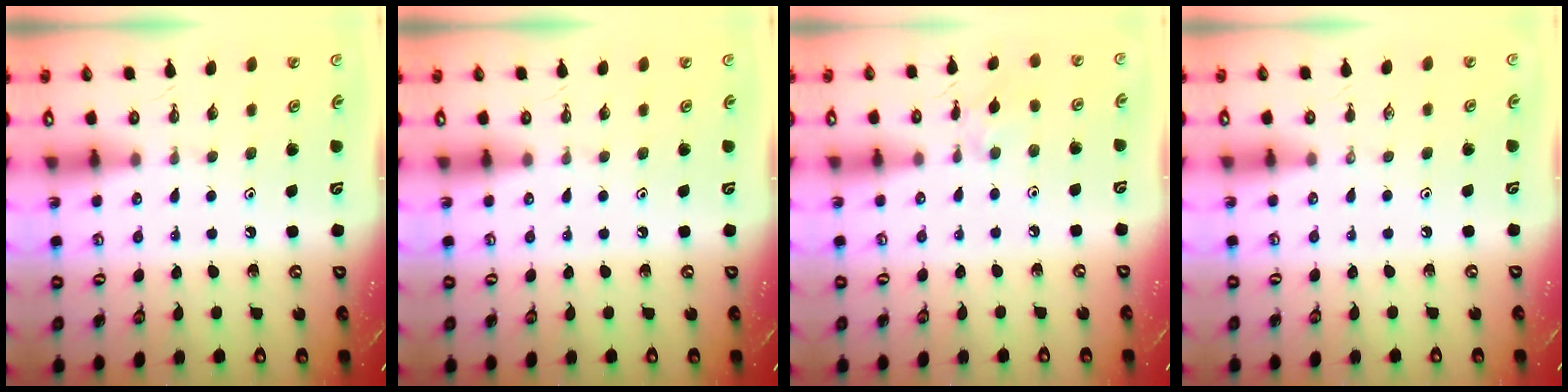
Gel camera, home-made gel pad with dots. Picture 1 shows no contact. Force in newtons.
{"total": 0.0}
{"total": 6.5, "press": 6.4, "slide": 0.9}
{"total": 0.0}